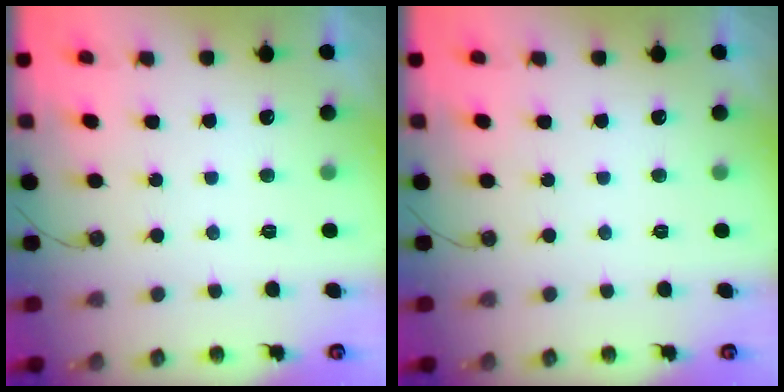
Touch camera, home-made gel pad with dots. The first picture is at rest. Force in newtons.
{"total": 0.0}